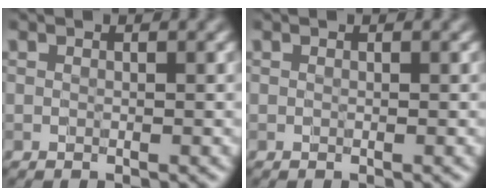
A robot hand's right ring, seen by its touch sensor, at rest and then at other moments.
{"total": 0.0}